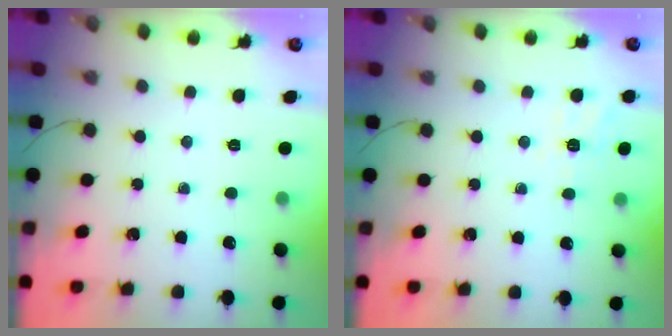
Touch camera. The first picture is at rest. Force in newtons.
{"total": 2.2, "press": 0.2, "slide": 2.2}